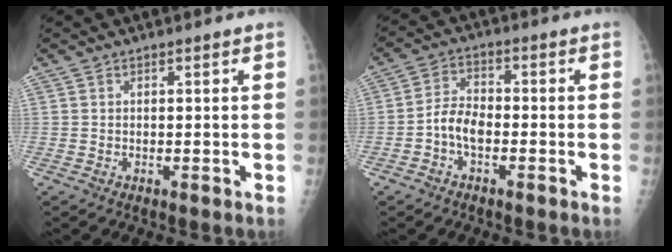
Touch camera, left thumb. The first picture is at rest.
{"total": 5.4, "force": [-2.1, 3.2, 3.9], "torque": [-0.064, 0.023, -0.048]}